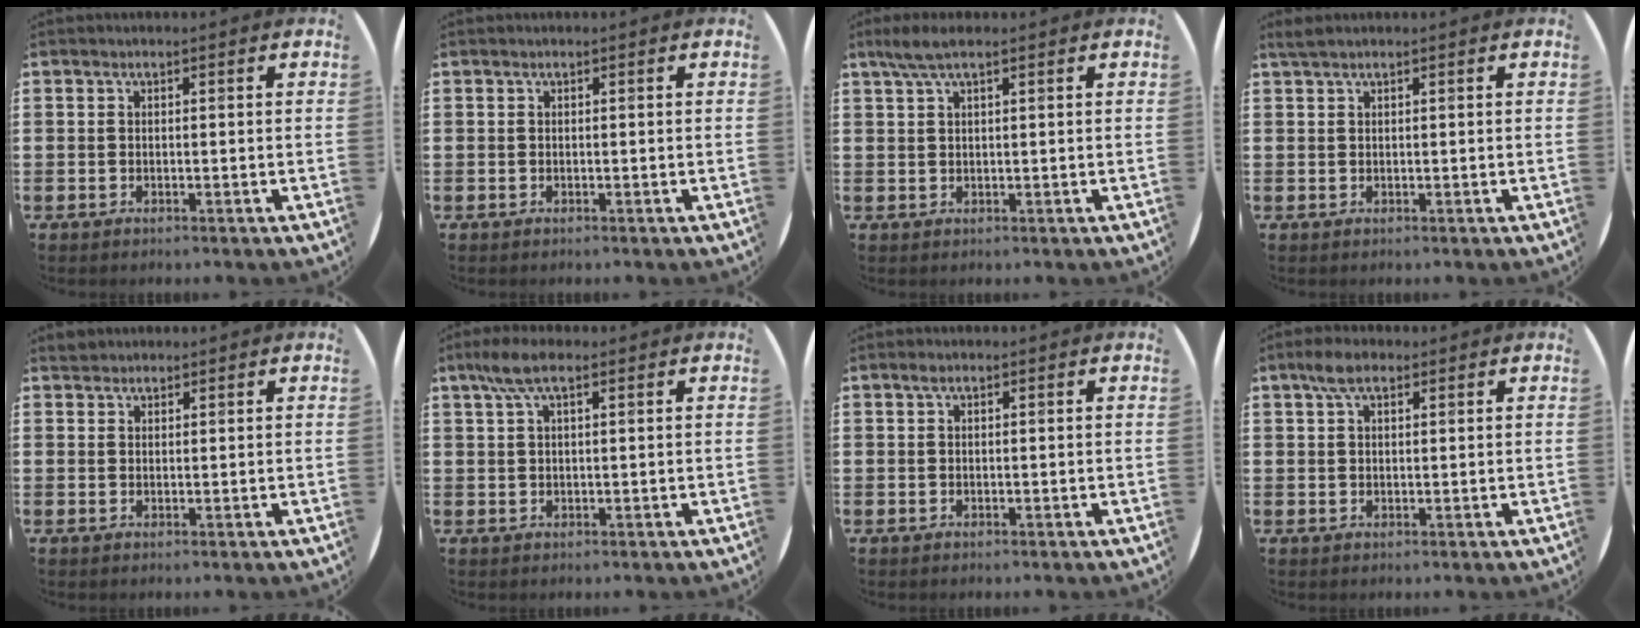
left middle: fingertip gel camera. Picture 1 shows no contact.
{"total": 0.0}
{"total": 3.0, "force": [2.0, 0.4, 2.2], "torque": [-0.047, 0.004, 0.034]}
{"total": 0.9, "force": [0.8, -0.1, 0.4], "torque": [-0.009, 0.002, 0.016]}
{"total": 1.3, "force": [1.2, 0.4, -0.1], "torque": [0.006, 0.000, 0.023]}
{"total": 4.2, "force": [2.3, 1.2, 3.3], "torque": [-0.070, 0.008, 0.041]}
{"total": 0.5, "force": [0.3, 0.2, 0.4], "torque": [-0.007, 0.003, 0.006]}
{"total": 3.6, "force": [2.3, 1.6, 2.2], "torque": [-0.041, 0.006, 0.038]}